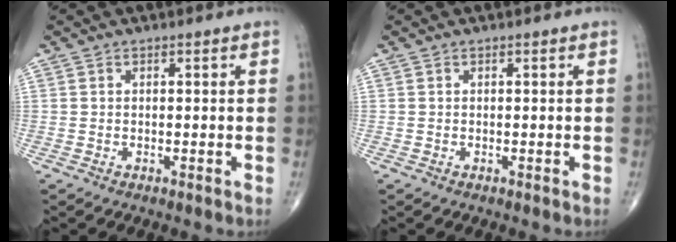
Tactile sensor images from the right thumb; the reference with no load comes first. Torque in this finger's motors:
{"motor_torque": [0.01, 0.01, 0.00, 0.00, 0.00]}